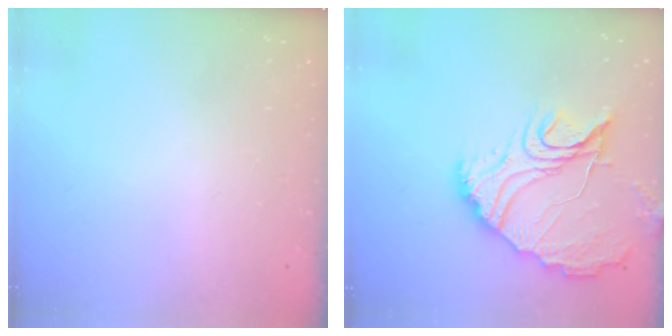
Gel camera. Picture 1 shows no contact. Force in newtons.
{"total": 17.9, "press": 17.9, "slide": 0.6}